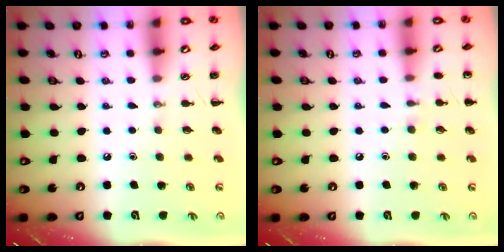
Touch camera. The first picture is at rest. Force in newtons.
{"total": 6.2, "press": 5.9, "slide": 1.9}